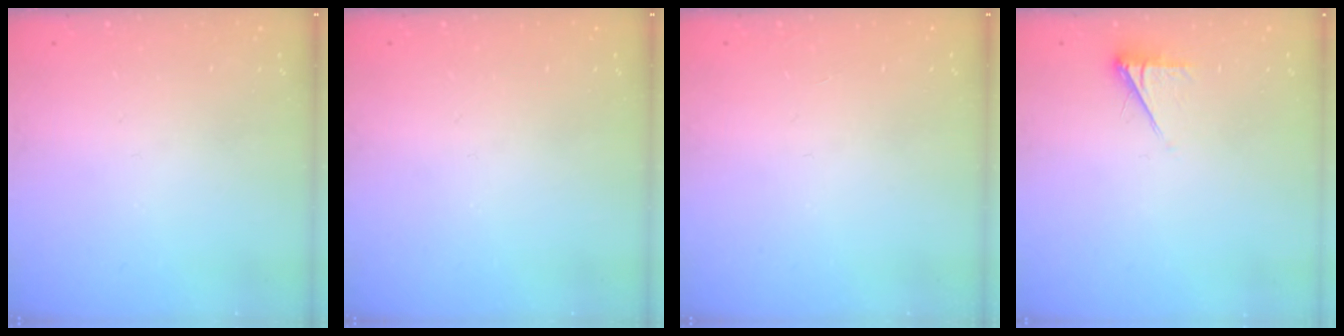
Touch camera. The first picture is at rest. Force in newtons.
{"total": 0.0}
{"total": 0.0}
{"total": 3.8, "press": 3.7, "slide": 0.7}